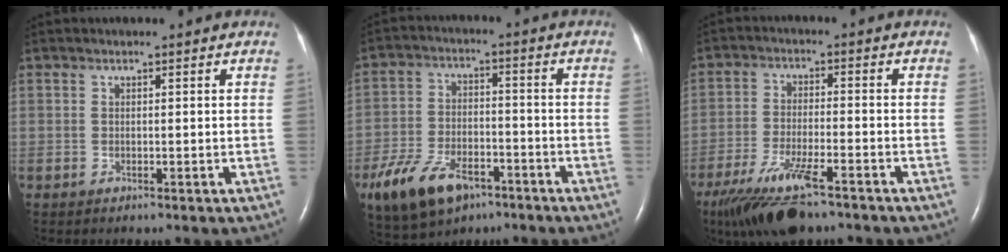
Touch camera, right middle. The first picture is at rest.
{"total": 12.1, "force": [-7.3, 6.1, 7.5], "torque": [-0.154, -0.002, -0.124]}
{"total": 10.6, "force": [-7.5, 1.7, 7.3], "torque": [-0.146, -0.030, -0.134]}